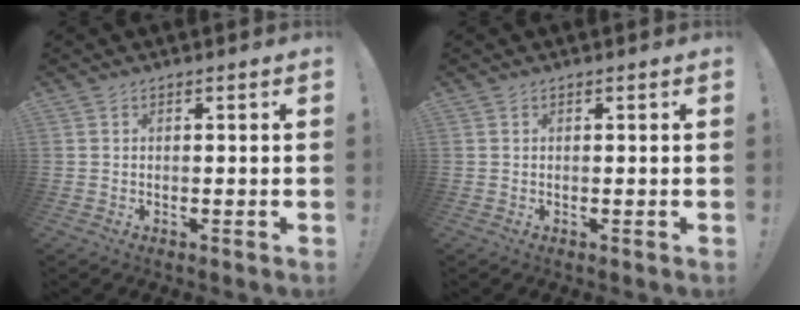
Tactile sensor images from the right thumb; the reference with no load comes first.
{"total": 0.0}